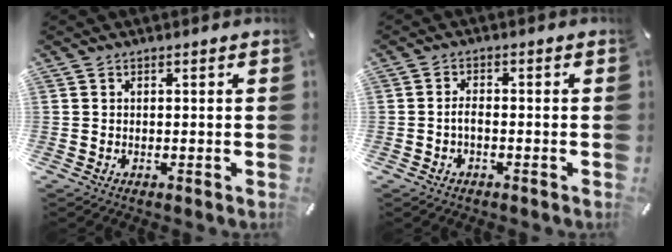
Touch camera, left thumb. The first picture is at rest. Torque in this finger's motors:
{"motor_torque": [0.03, -0.06, 0.00, -0.04, 0.00]}